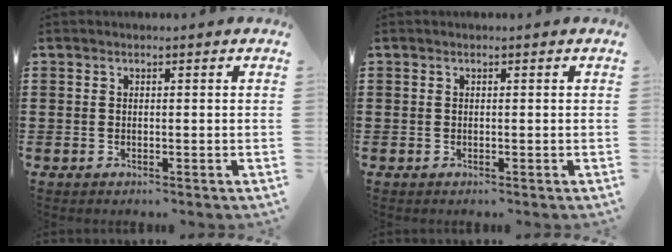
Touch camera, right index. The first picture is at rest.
{"total": 0.0}